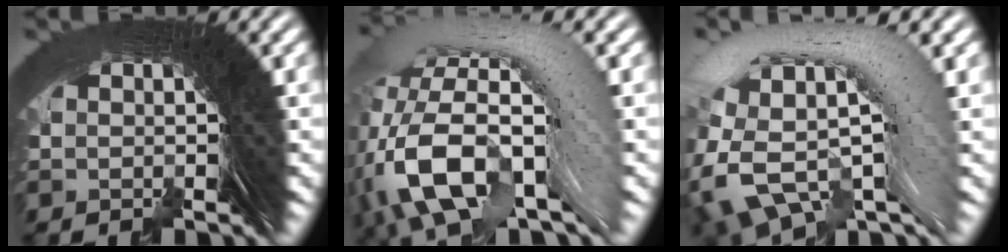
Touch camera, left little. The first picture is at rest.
{"total": 22.1, "force": [0.2, -9.0, -20.2], "torque": [0.257, 0.031, -0.012]}
{"total": 22.5, "force": [0.1, -8.6, -20.7], "torque": [0.272, 0.041, -0.024]}